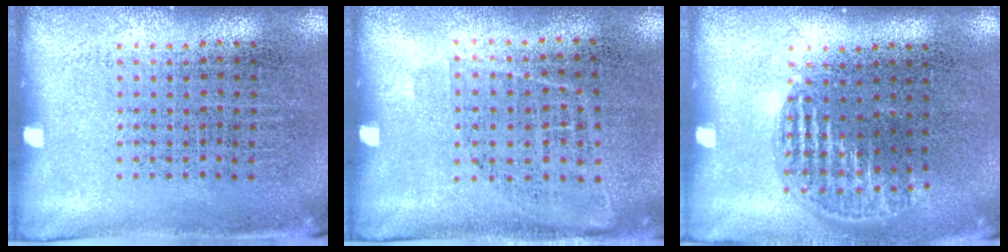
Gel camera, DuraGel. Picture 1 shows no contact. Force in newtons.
{"total": 0.9, "press": 0.7, "slide": 0.6}
{"total": 1.2, "press": 1.1, "slide": 0.5}